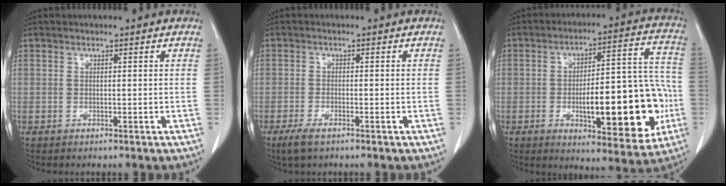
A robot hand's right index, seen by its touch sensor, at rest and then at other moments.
{"total": 3.2, "force": [-2.2, 0.7, 2.3], "torque": [-0.054, -0.006, -0.038]}
{"total": 19.8, "force": [-4.7, 5.8, 18.3], "torque": [-0.229, 0.029, -0.050]}